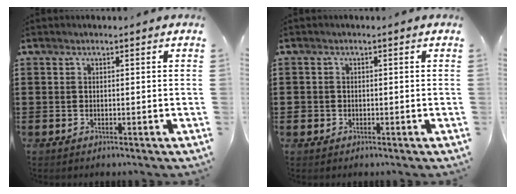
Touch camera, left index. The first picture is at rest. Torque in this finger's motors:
{"motor_torque": [-0.17, 0.61, 0.04, 0.00]}